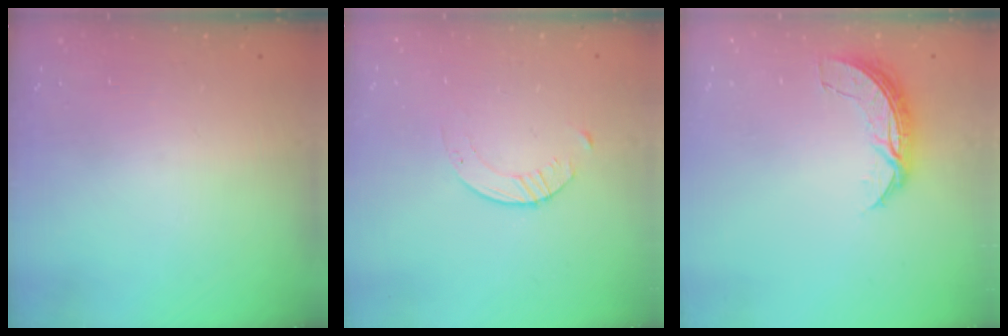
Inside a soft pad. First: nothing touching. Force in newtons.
{"total": 2.1, "press": 2.0, "slide": 0.3}
{"total": 6.9, "press": 6.9, "slide": 0.6}